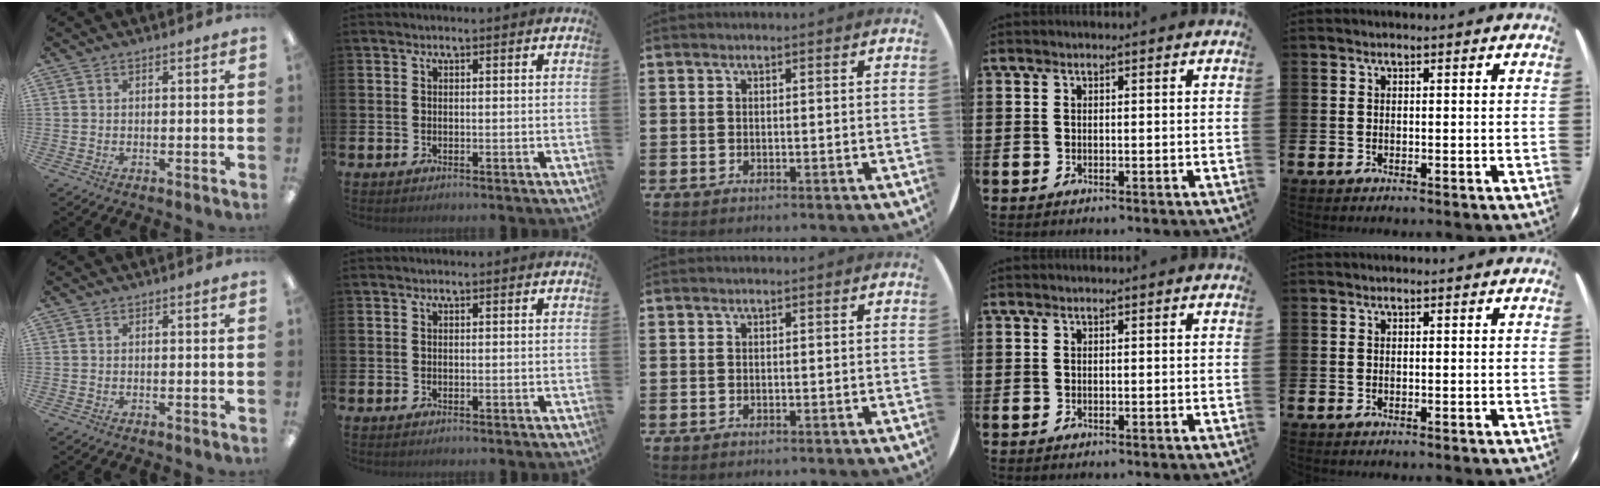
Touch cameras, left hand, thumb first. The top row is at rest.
{}